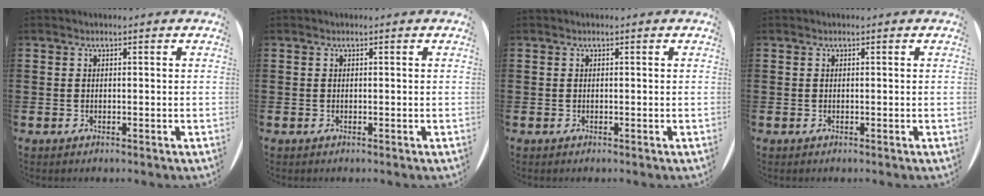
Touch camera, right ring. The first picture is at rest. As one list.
[{"total": 0.0}, {"total": 0.0}, {"total": 0.0}]